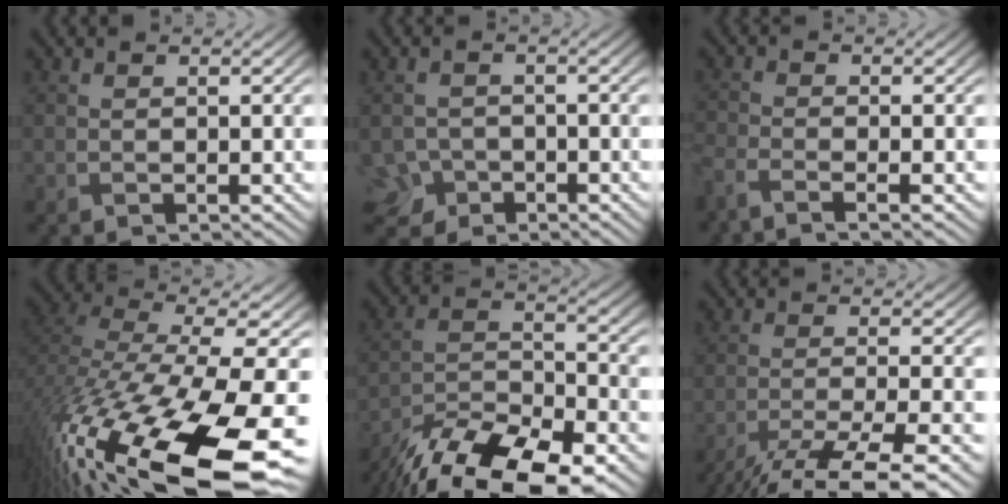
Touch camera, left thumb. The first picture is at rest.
{"total": 4.3, "force": [-2.6, 3.1, 1.4], "torque": [-0.033, -0.010, -0.053]}
{"total": 3.5, "force": [-2.8, 0.6, 2.1], "torque": [-0.047, -0.010, -0.065]}
{"total": 19.8, "force": [-10.0, 7.8, 15.2], "torque": [-0.340, -0.083, -0.125]}
{"total": 15.6, "force": [-12.2, 4.9, 8.4], "torque": [-0.167, -0.026, -0.209]}
{"total": 10.6, "force": [-8.1, 1.7, 6.7], "torque": [-0.116, -0.014, -0.126]}